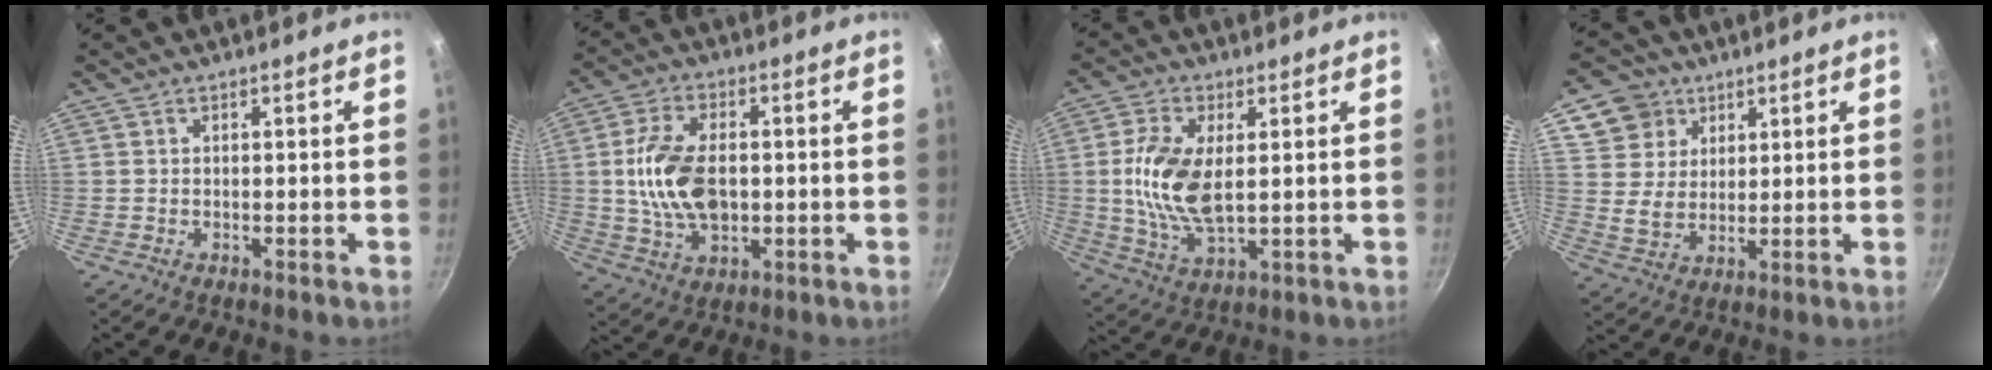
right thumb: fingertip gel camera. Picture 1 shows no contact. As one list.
[{"total": 12.9, "force": [0.2, 7.8, 10.3], "torque": [-0.182, 0.008, 0.004]}, {"total": 11.9, "force": [1.3, 5.9, 10.3], "torque": [-0.202, -0.005, 0.029]}, {"total": 9.3, "force": [4.8, 7.6, 2.2], "torque": [-0.009, -0.010, 0.086]}]